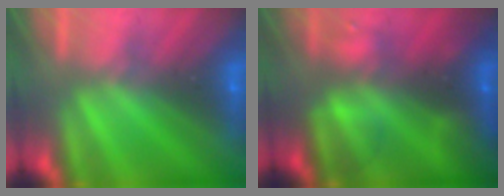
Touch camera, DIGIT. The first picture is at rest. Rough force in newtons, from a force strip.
{"total": 7.3}